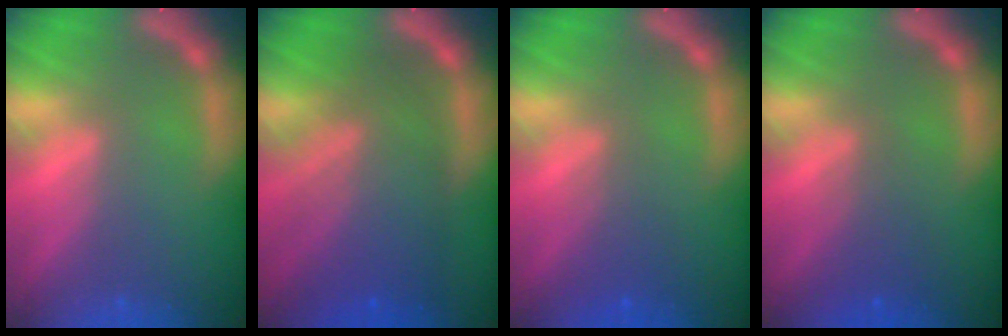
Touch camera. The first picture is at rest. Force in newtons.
{"total": 9.0}
{"total": 2.4}
{"total": 2.5}